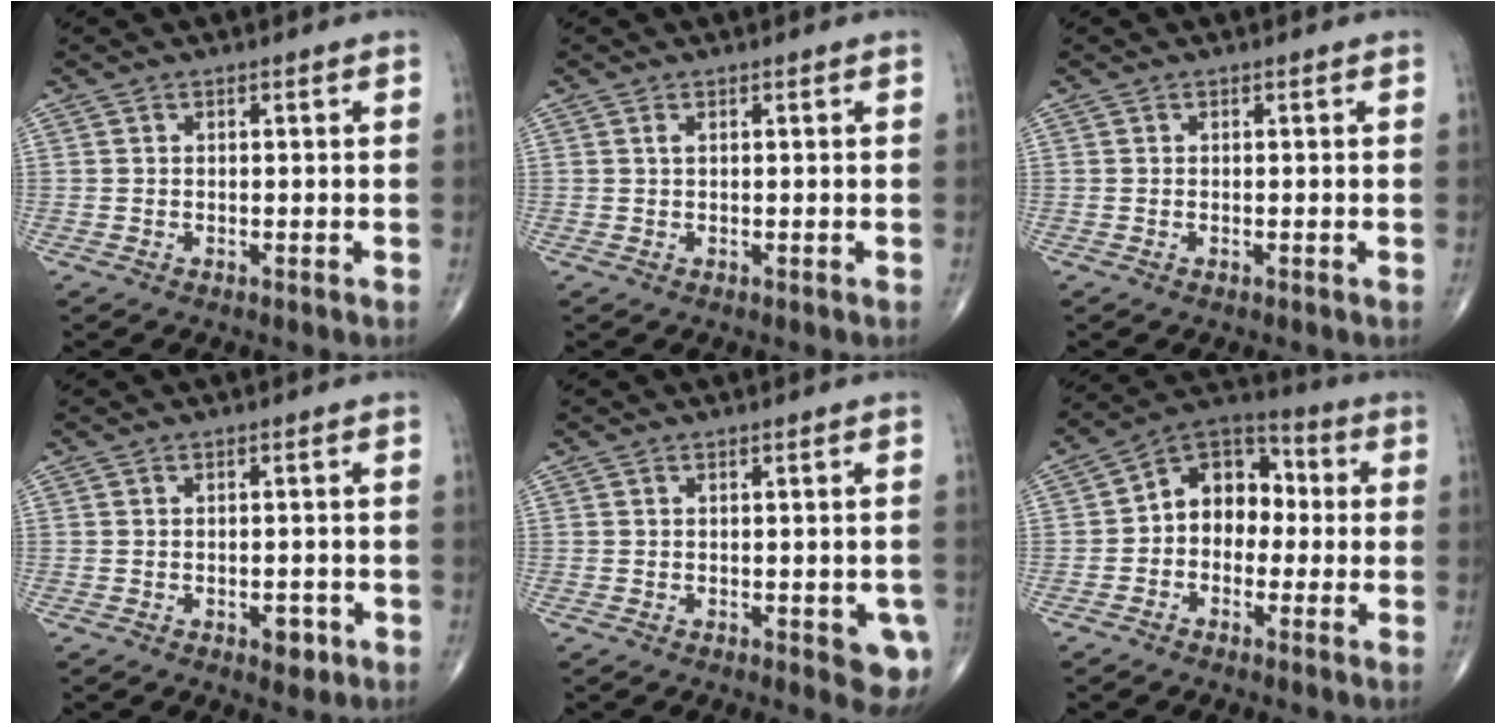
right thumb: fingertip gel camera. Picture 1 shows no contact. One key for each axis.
{"total": 0.6, "fx": 0.3, "fy": 0.2, "fz": 0.5, "tx": -0.010, "ty": 0.004, "tz": 0.007}
{"total": 0.0}
{"total": 2.9, "fx": -1.2, "fy": 1.6, "fz": 2.1, "tx": -0.016, "ty": 0.005, "tz": -0.011}
{"total": 5.5, "fx": -1.8, "fy": 2.1, "fz": 4.7, "tx": -0.033, "ty": -0.006, "tz": -0.018}
{"total": 11.1, "fx": -0.2, "fy": 8.4, "fz": 7.3, "tx": -0.069, "ty": 0.043, "tz": -0.023}